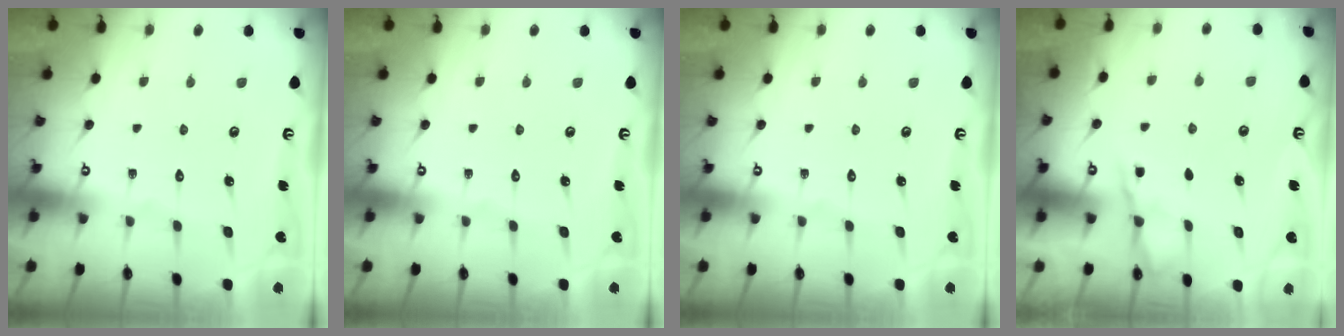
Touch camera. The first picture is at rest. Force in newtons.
{"total": 0.0}
{"total": 0.0}
{"total": 4.8, "press": 4.8, "slide": 0.4}